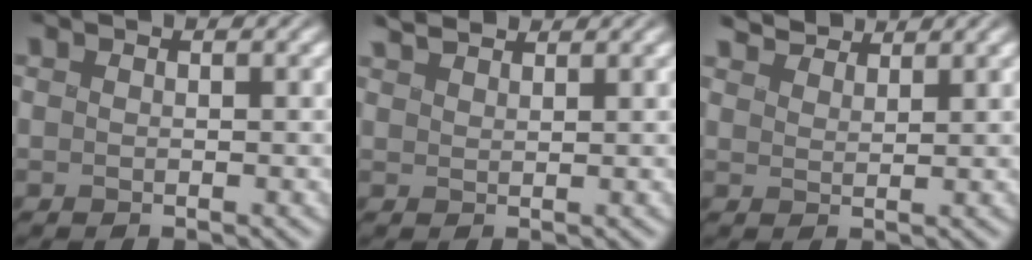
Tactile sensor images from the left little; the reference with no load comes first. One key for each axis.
{"total": 3.3, "fx": 3.0, "fy": 0.8, "fz": 1.2, "tx": -0.011, "ty": 0.016, "tz": 0.032}
{"total": 4.1, "fx": 4.0, "fy": 0.7, "fz": 0.9, "tx": -0.017, "ty": 0.010, "tz": 0.049}